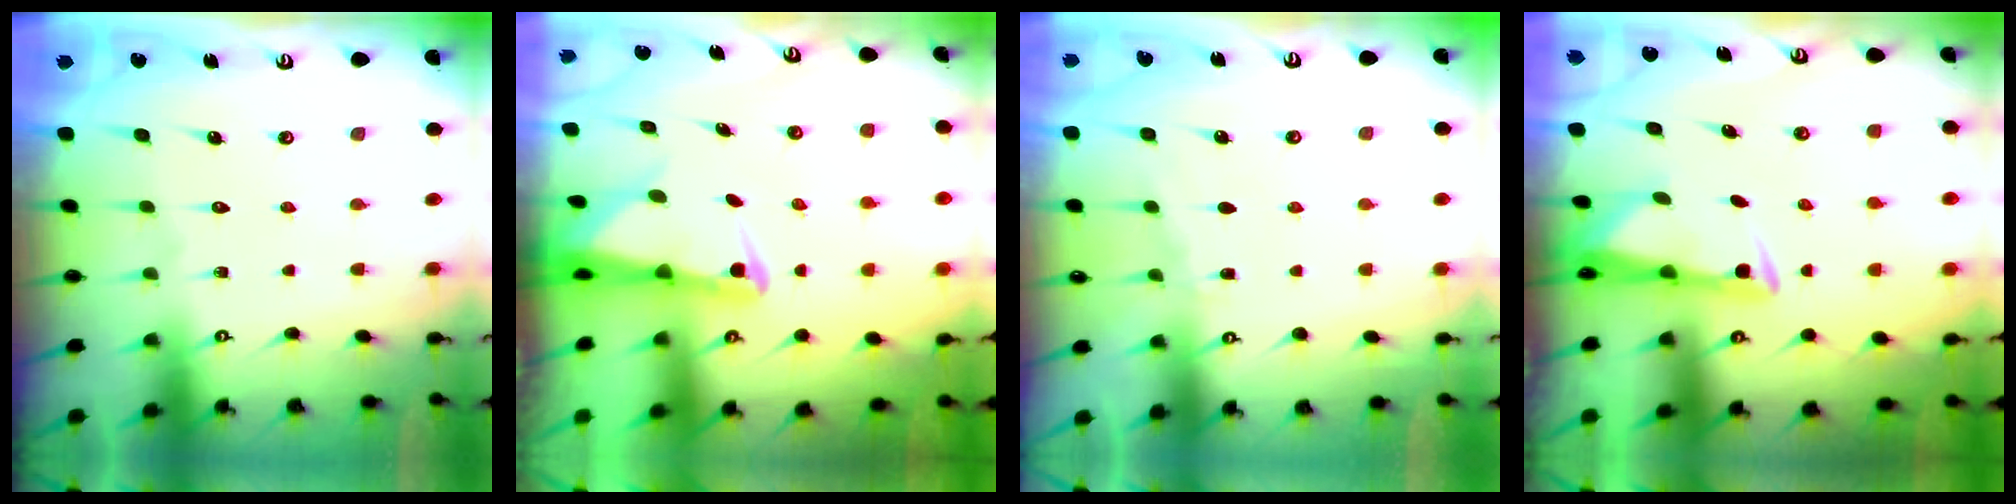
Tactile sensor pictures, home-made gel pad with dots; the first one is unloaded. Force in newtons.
{"total": 3.2, "press": 3.1, "slide": 0.6}
{"total": 2.9, "press": 2.9, "slide": 0.3}
{"total": 3.2, "press": 3.1, "slide": 0.8}